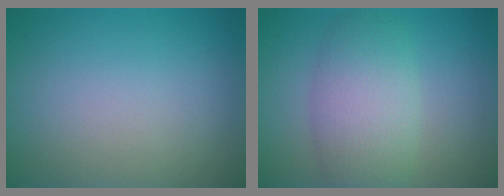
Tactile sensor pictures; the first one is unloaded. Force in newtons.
{"total": 5.4, "press": 5.4, "slide": 0.3}